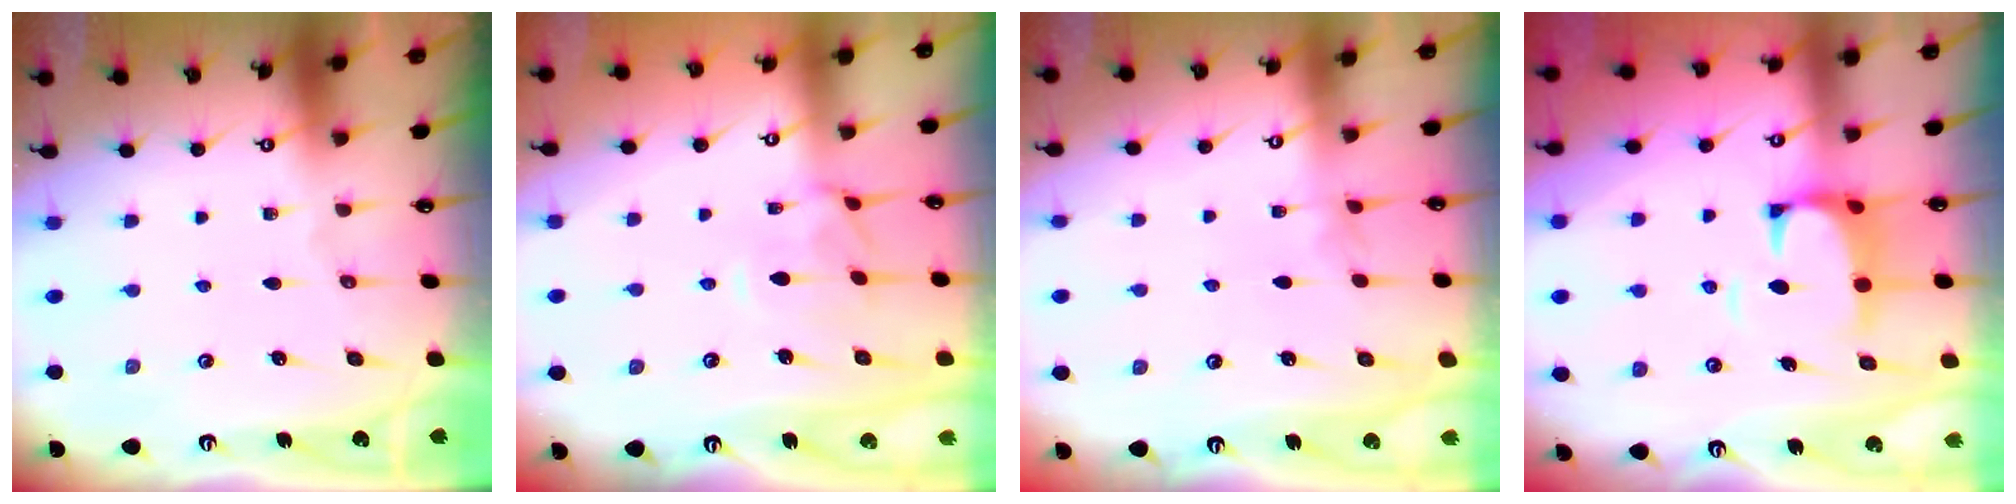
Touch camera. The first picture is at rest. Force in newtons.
{"total": 0.9, "press": 0.5, "slide": 0.7}
{"total": 4.2, "press": 4.2, "slide": 0.3}
{"total": 2.6, "press": 2.3, "slide": 1.2}